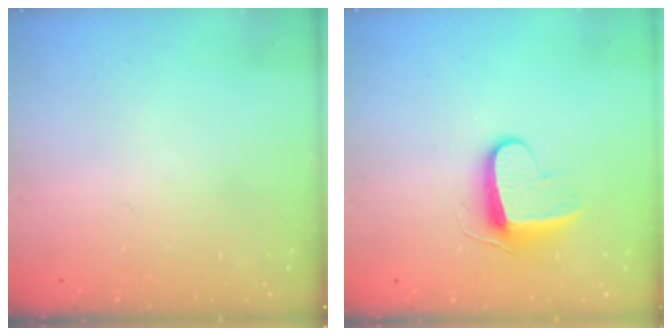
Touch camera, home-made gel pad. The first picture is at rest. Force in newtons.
{"total": 9.2, "press": 9.2, "slide": 0.7}